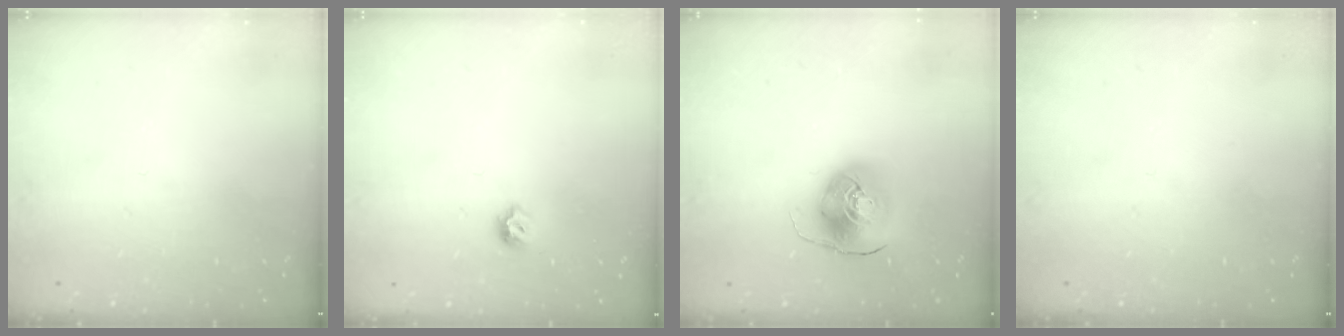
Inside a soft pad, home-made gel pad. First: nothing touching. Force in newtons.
{"total": 4.0, "press": 3.9, "slide": 0.8}
{"total": 9.7, "press": 9.6, "slide": 1.3}
{"total": 0.0}